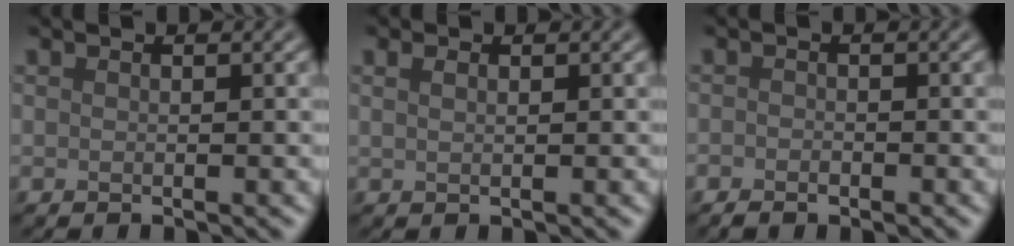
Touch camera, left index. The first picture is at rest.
{"total": 0.9, "force": [0.5, 0.4, 0.6], "torque": [-0.014, 0.000, 0.010]}
{"total": 1.1, "force": [-0.8, 0.6, 0.6], "torque": [-0.010, -0.002, -0.016]}